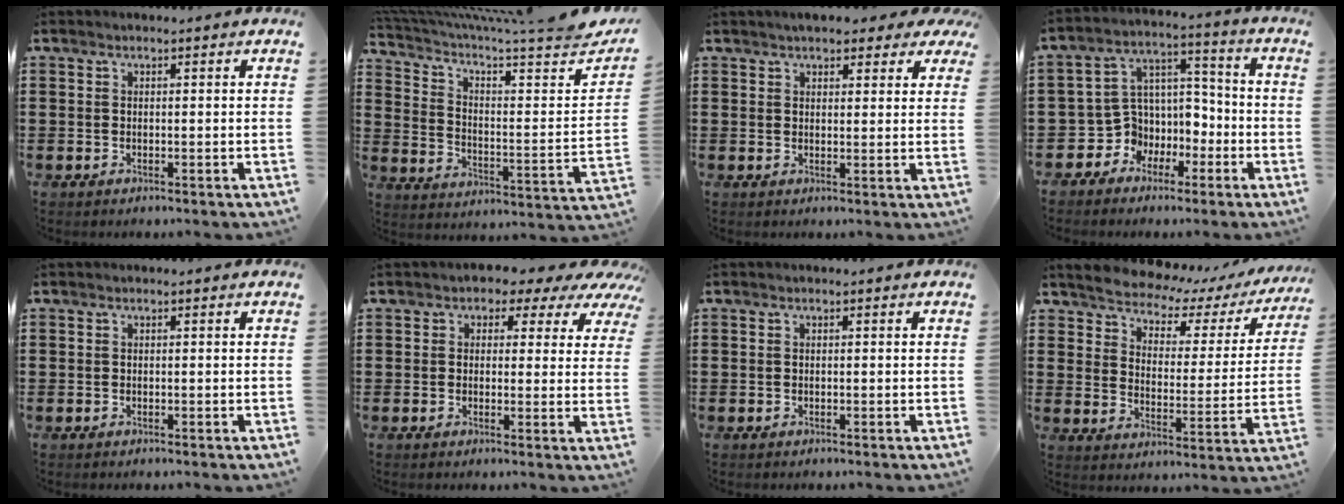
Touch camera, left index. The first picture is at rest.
{"total": 5.4, "force": [4.1, 0.0, 3.4], "torque": [-0.078, -0.052, 0.061]}
{"total": 3.7, "force": [3.2, 1.2, 1.5], "torque": [-0.032, -0.003, 0.057]}
{"total": 6.2, "force": [-1.8, 5.9, 0.1], "torque": [-0.033, -0.015, -0.033]}
{"total": 0.0}
{"total": 2.5, "force": [1.5, 1.8, 0.9], "torque": [-0.017, -0.010, 0.017]}
{"total": 0.0}
{"total": 4.0, "force": [3.8, 0.8, 0.7], "torque": [-0.041, -0.036, 0.058]}